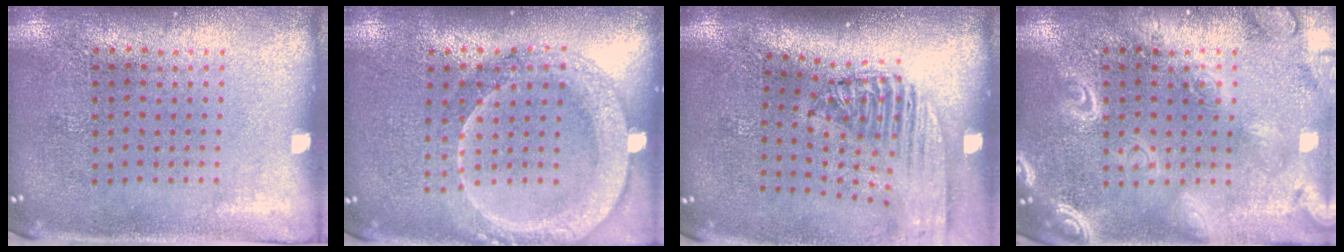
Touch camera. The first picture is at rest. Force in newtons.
{"total": 2.0, "press": 1.8, "slide": 0.7}
{"total": 2.4, "press": 1.8, "slide": 1.5}
{"total": 3.8, "press": 3.7, "slide": 0.5}